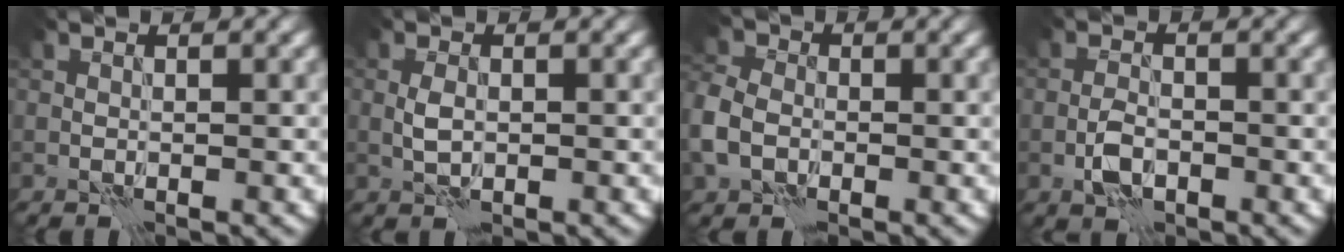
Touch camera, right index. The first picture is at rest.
{"total": 1.4, "force": [0.0, 0.8, 1.2], "torque": [-0.029, 0.000, -0.002]}
{"total": 5.3, "force": [-1.6, 4.1, 3.1], "torque": [-0.094, -0.006, -0.042]}
{"total": 2.6, "force": [-1.1, 1.4, 1.9], "torque": [-0.035, 0.003, -0.026]}